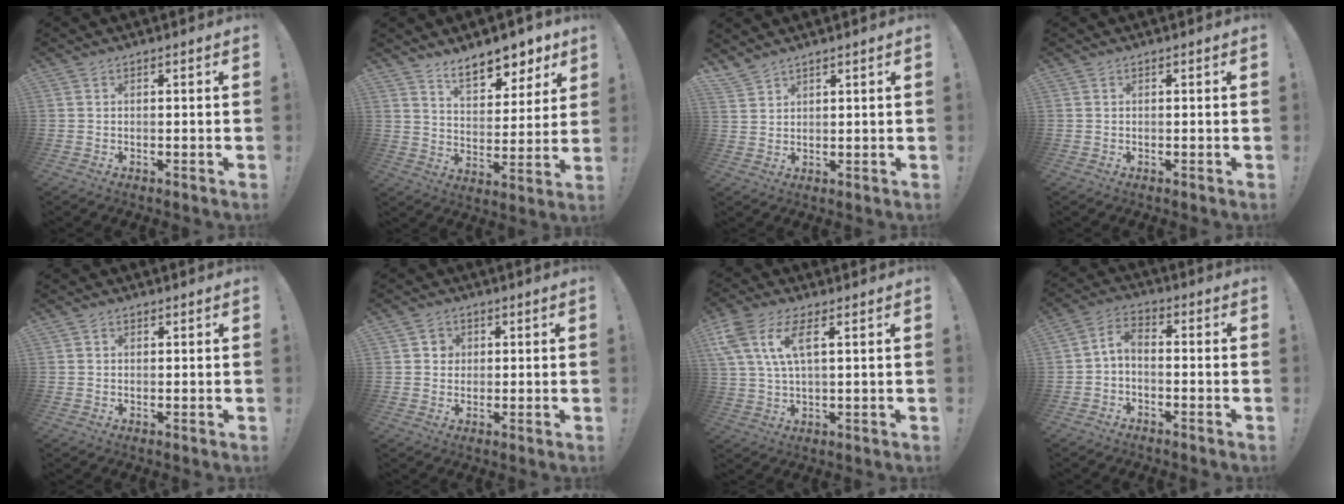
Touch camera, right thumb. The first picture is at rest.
{"total": 12.2, "force": [9.5, 5.3, 5.5], "torque": [-0.076, -0.064, 0.171]}
{"total": 4.4, "force": [3.8, 2.2, 1.0], "torque": [-0.017, -0.025, 0.072]}
{"total": 0.0}
{"total": 0.9, "force": [0.5, 0.7, 0.2], "torque": [0.004, 0.000, 0.009]}
{"total": 3.5, "force": [0.9, 3.4, 0.7], "torque": [-0.006, -0.001, 0.015]}
{"total": 10.0, "force": [4.0, 4.1, 8.2], "torque": [-0.166, -0.008, 0.075]}
{"total": 4.4, "force": [-1.7, 2.3, 3.3], "torque": [-0.073, 0.001, -0.033]}